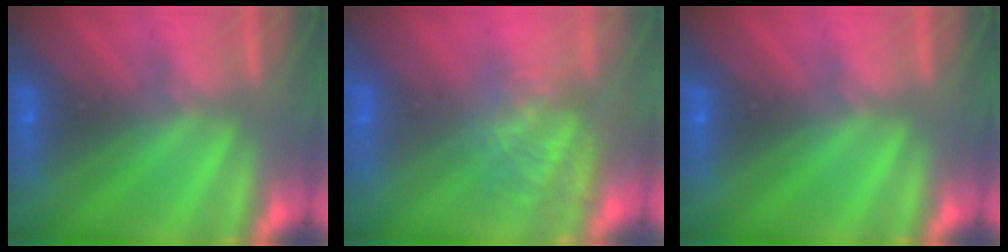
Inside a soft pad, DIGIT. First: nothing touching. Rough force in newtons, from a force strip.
{"total": 4.7}
{"total": 0.0}